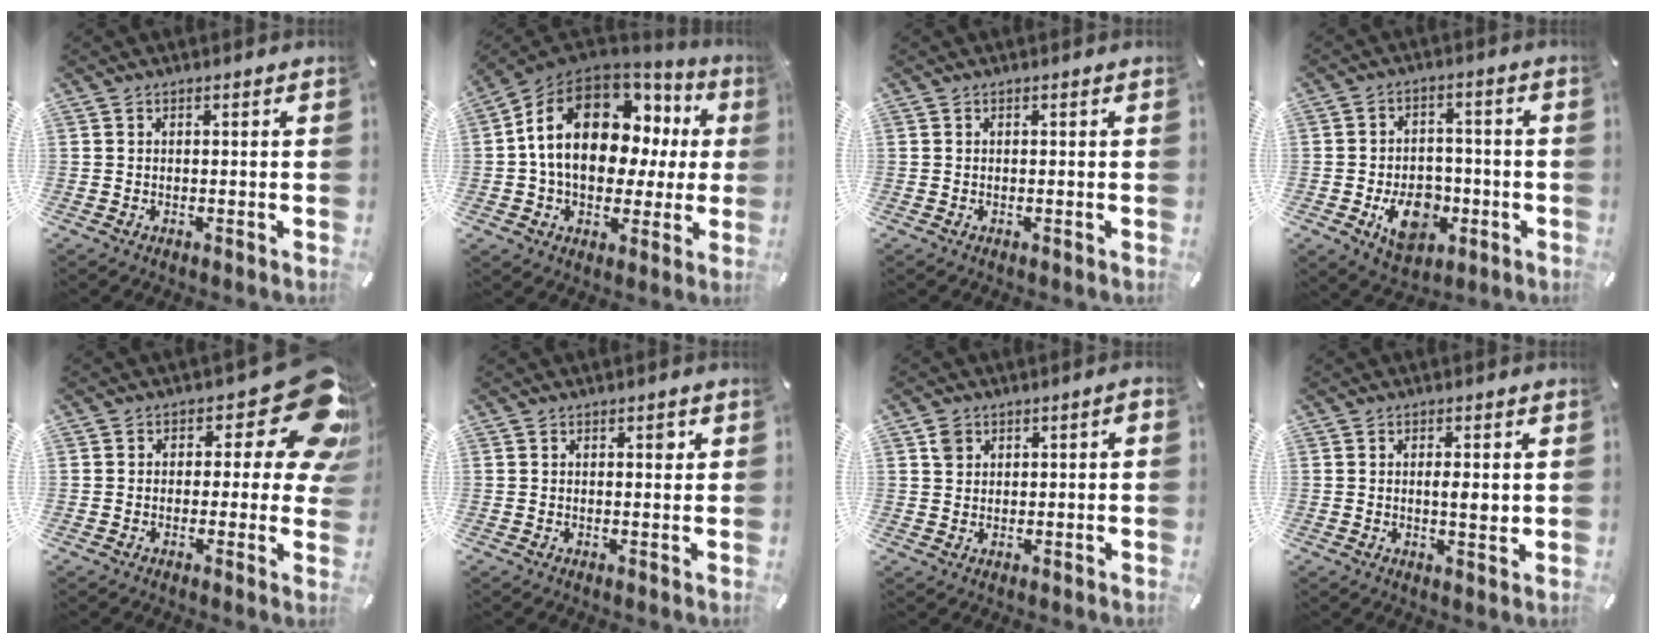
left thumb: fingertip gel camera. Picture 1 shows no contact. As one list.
[{"total": 19.6, "force": [4.3, 13.5, 13.6], "torque": [-0.236, -0.015, 0.071]}, {"total": 0.0}, {"total": 11.1, "force": [-3.6, 7.9, 6.9], "torque": [-0.101, 0.014, -0.055]}, {"total": 16.6, "force": [6.4, 7.7, 13.2], "torque": [-0.162, -0.039, 0.107]}, {"total": 1.4, "force": [0.6, 0.8, 1.0], "torque": [-0.006, -0.001, 0.006]}, {"total": 2.7, "force": [0.8, 2.4, 1.1], "torque": [-0.009, 0.000, 0.010]}, {"total": 3.7, "force": [0.5, 1.3, 3.4], "torque": [-0.053, -0.005, 0.003]}]